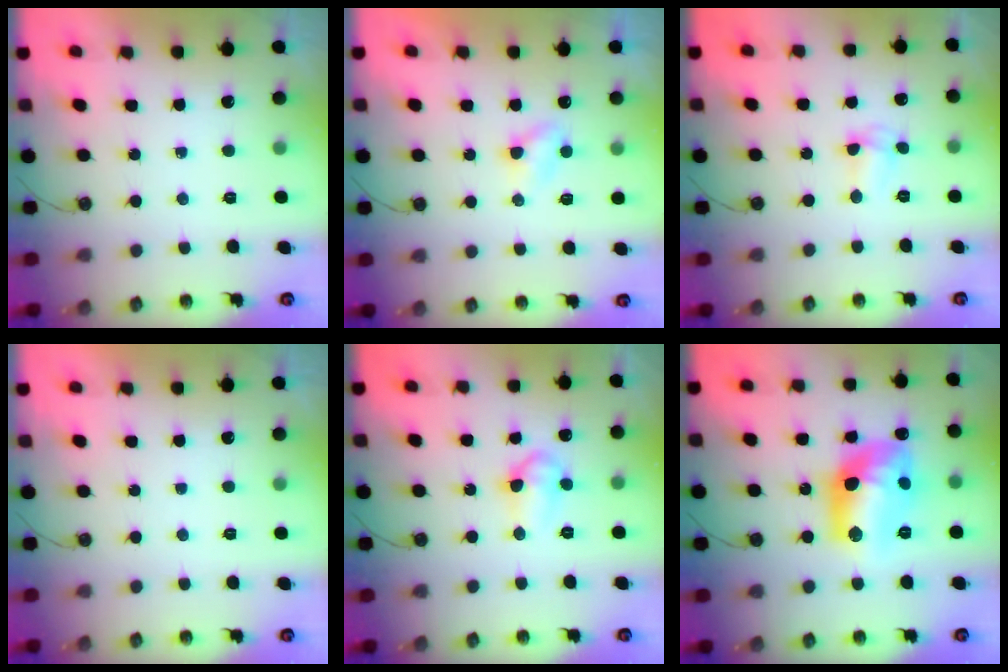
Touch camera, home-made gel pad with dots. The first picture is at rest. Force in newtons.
{"total": 4.8, "press": 4.7, "slide": 0.5}
{"total": 4.9, "press": 3.9, "slide": 2.9}
{"total": 0.0}
{"total": 7.6, "press": 7.6, "slide": 0.9}
{"total": 15.6, "press": 15.6, "slide": 1.1}